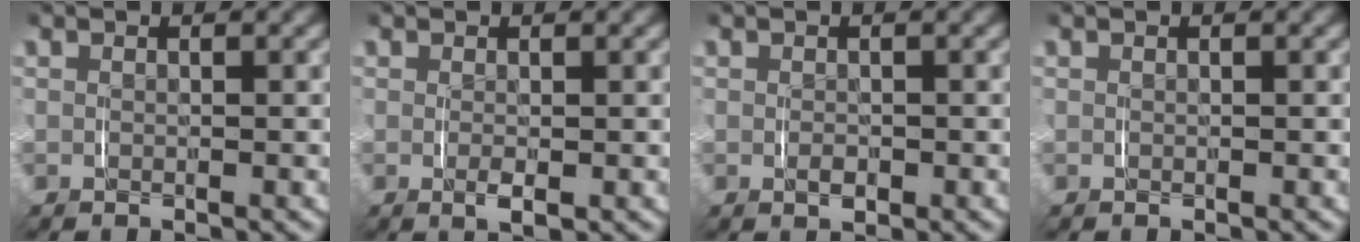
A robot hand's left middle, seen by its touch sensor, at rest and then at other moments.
{"total": 1.2, "force": [-0.2, 0.1, 1.2], "torque": [-0.018, -0.005, -0.001]}
{"total": 1.0, "force": [-0.4, 0.6, 0.7], "torque": [-0.012, -0.005, -0.004]}
{"total": 0.0}